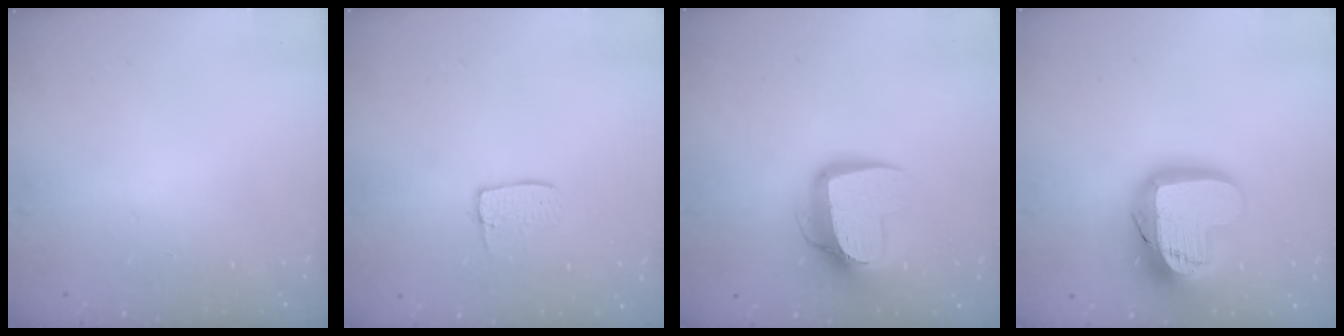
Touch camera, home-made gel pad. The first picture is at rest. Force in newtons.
{"total": 6.7, "press": 6.7, "slide": 0.4}
{"total": 12.2, "press": 12.1, "slide": 0.8}
{"total": 18.9, "press": 18.8, "slide": 1.7}